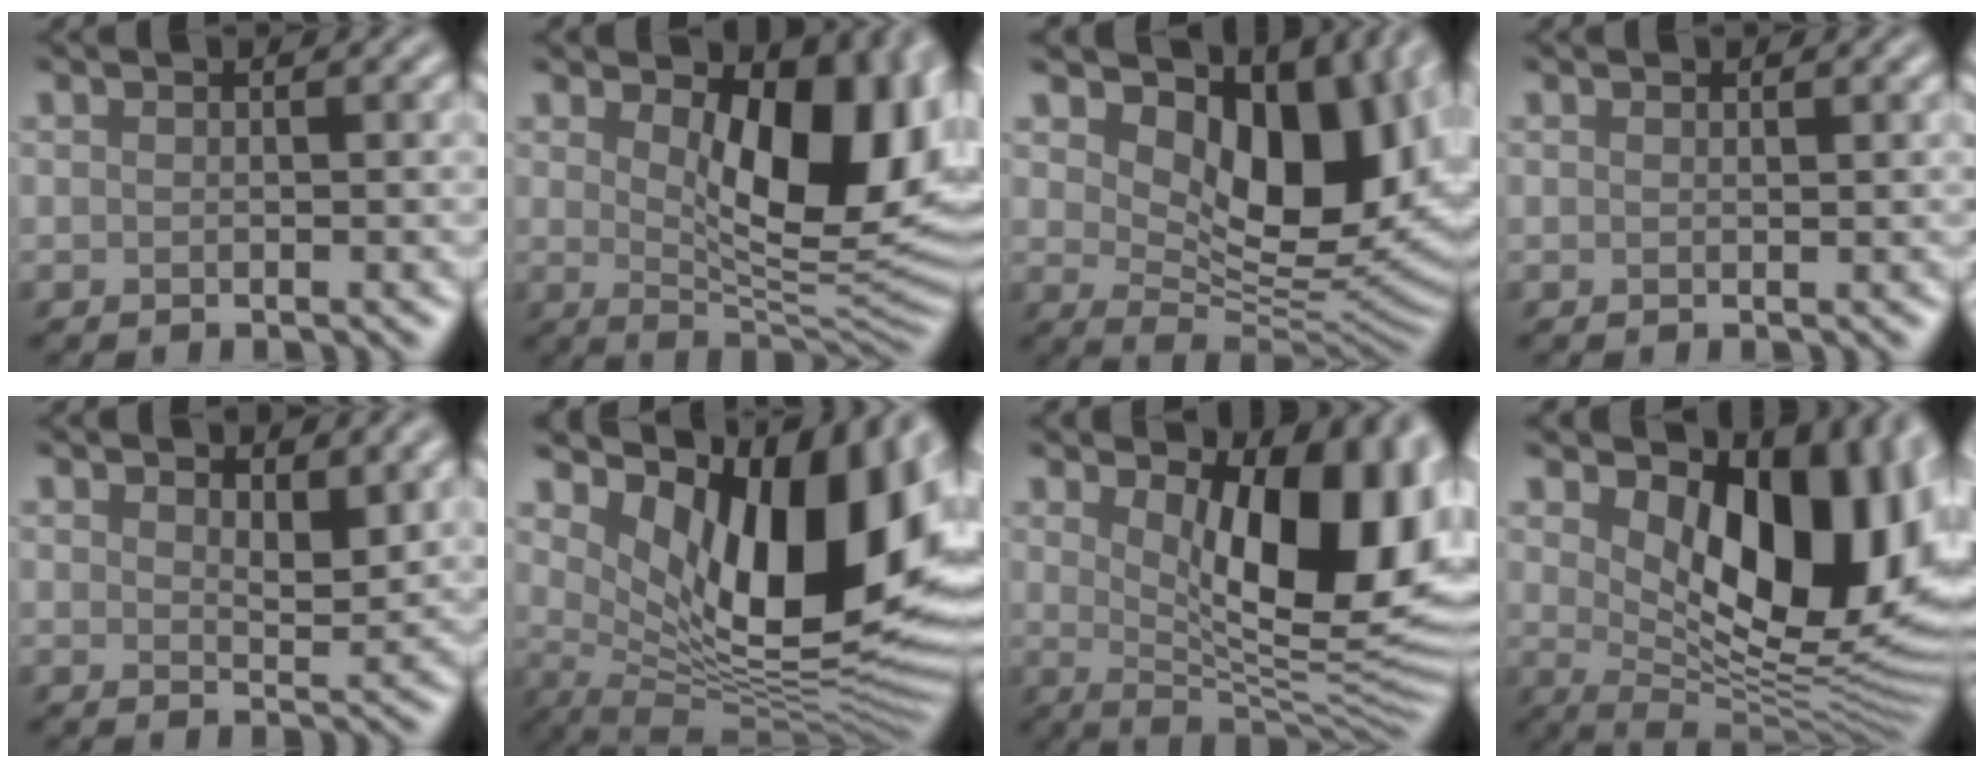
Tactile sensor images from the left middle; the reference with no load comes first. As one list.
[{"total": 11.5, "force": [2.7, 5.5, 9.8], "torque": [-0.129, -0.012, 0.051]}, {"total": 13.3, "force": [5.3, 7.1, 9.9], "torque": [-0.134, -0.006, 0.094]}, {"total": 0.0}, {"total": 2.8, "force": [1.8, 1.1, 1.9], "torque": [-0.029, -0.005, 0.032]}, {"total": 15.3, "force": [4.4, 7.2, 12.7], "torque": [-0.179, -0.016, 0.085]}, {"total": 12.8, "force": [3.4, 5.5, 11.0], "torque": [-0.134, -0.009, 0.057]}, {"total": 13.6, "force": [3.6, 7.2, 10.9], "torque": [-0.134, -0.013, 0.064]}]